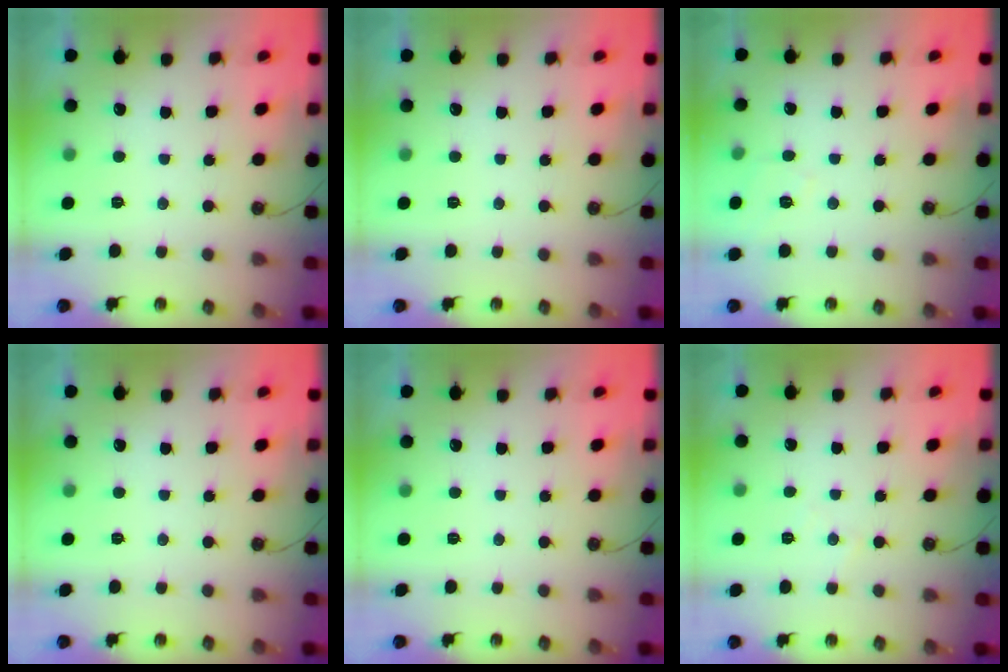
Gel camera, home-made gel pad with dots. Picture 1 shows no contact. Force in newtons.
{"total": 0.0}
{"total": 4.7, "press": 4.7, "slide": 0.6}
{"total": 0.0}
{"total": 0.0}
{"total": 4.0, "press": 4.0, "slide": 0.5}